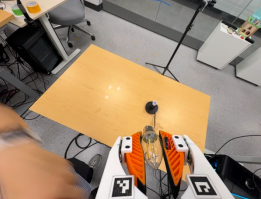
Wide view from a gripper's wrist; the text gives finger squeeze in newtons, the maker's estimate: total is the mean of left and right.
{"total": 23.2, "left": 24.7, "right": 21.8}